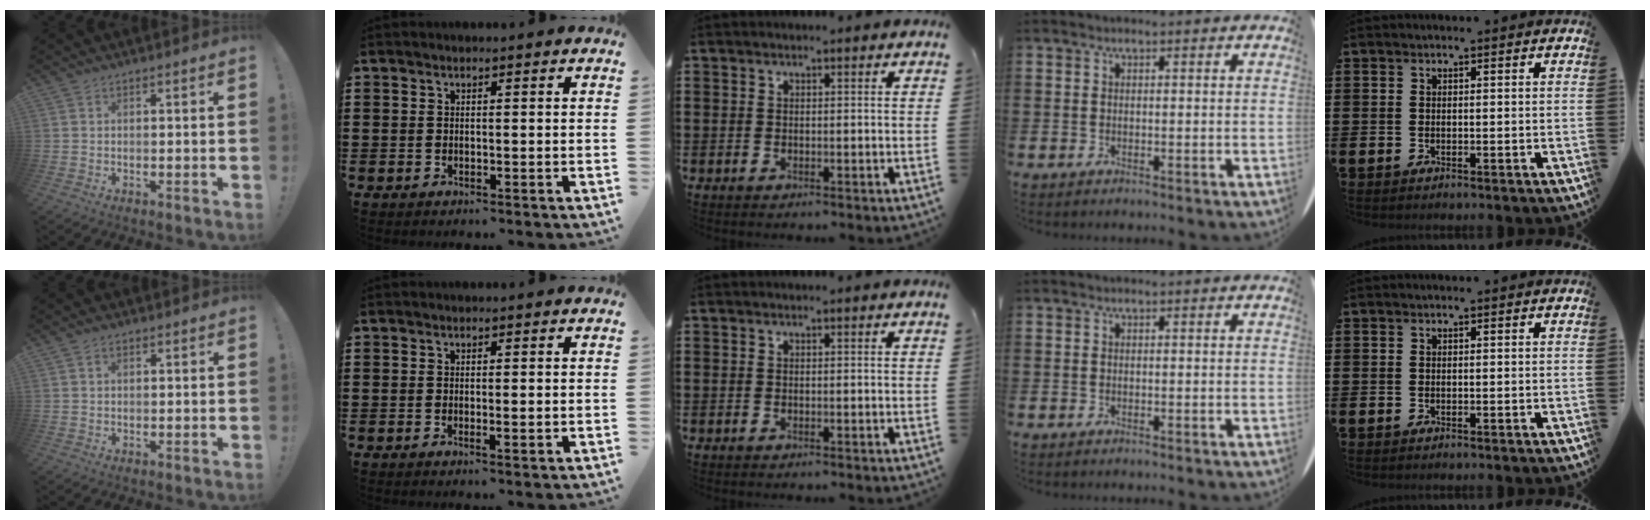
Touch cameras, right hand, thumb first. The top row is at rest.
{"thumb": {"total": 1.2, "force": [0.7, 0.8, 0.6], "torque": [-0.010, 0.001, 0.012]}, "index": {"total": 1.1, "force": [-0.1, 0.1, 1.0], "torque": [-0.019, -0.004, -0.001]}}